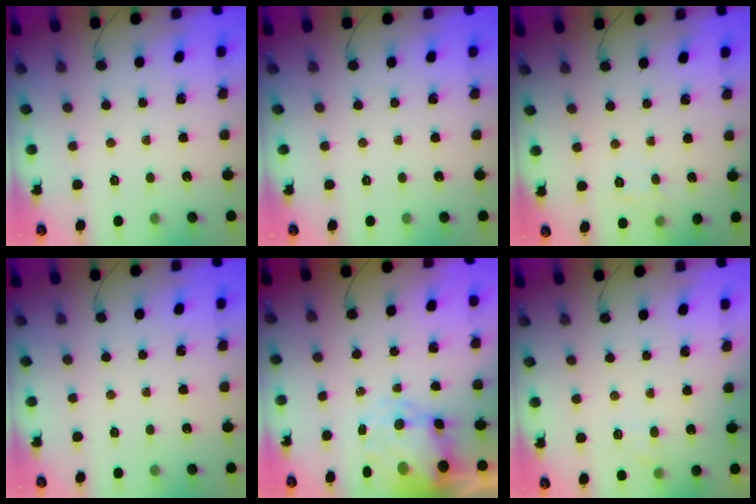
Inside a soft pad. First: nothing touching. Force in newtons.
{"total": 0.0}
{"total": 6.4, "press": 6.2, "slide": 1.4}
{"total": 0.0}
{"total": 9.1, "press": 8.9, "slide": 1.9}
{"total": 6.3, "press": 6.1, "slide": 1.5}